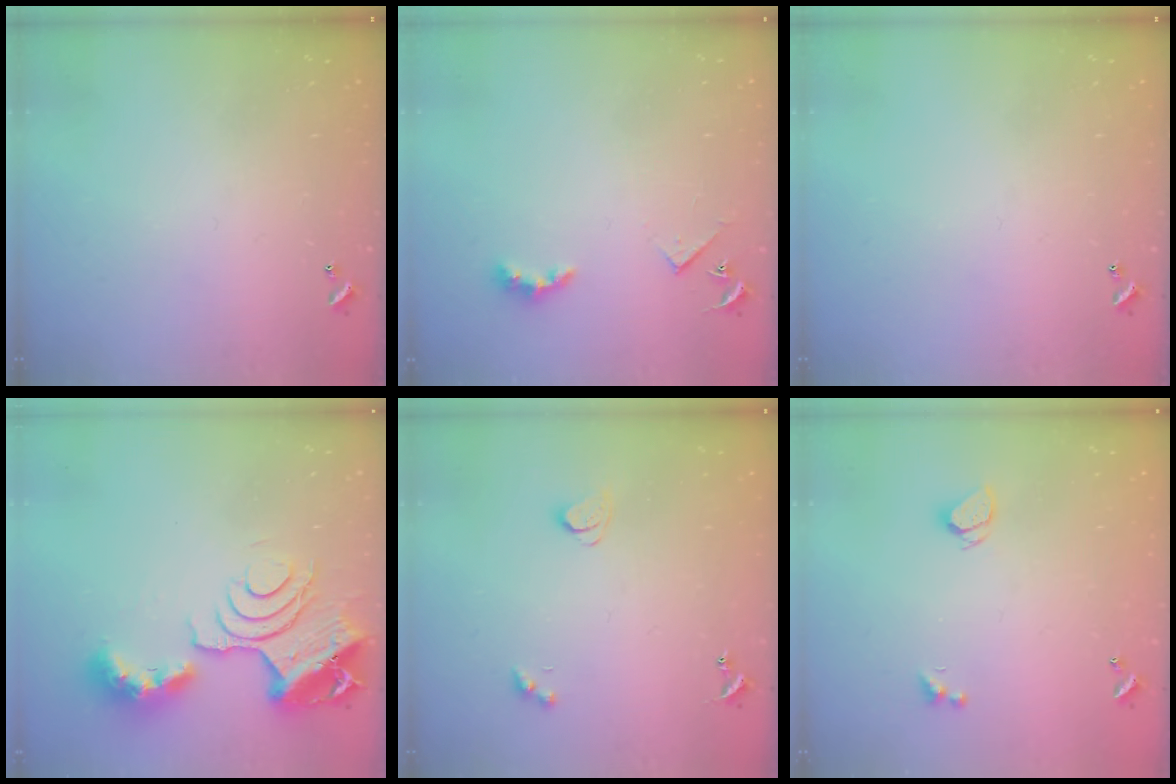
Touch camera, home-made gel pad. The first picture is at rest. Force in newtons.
{"total": 3.6, "press": 3.6, "slide": 0.6}
{"total": 0.0}
{"total": 14.3, "press": 14.2, "slide": 1.1}
{"total": 2.1, "press": 2.1, "slide": 0.4}
{"total": 1.9, "press": 1.8, "slide": 0.4}